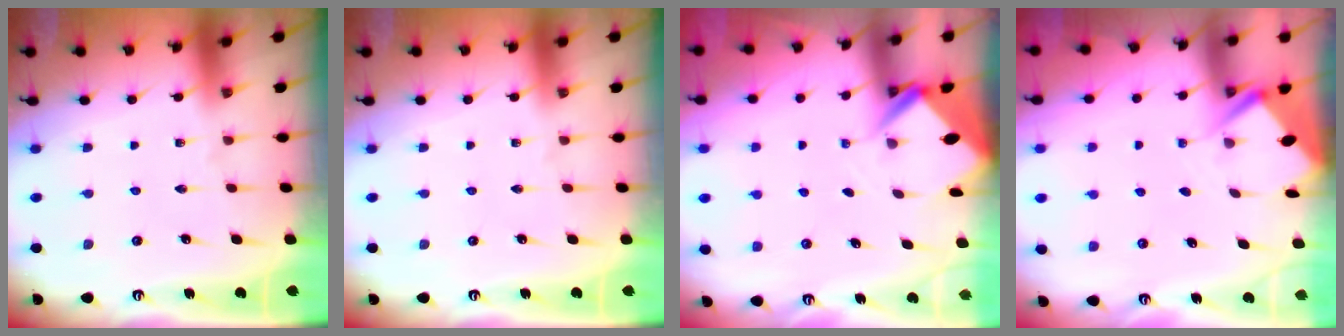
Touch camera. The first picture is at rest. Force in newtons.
{"total": 0.0}
{"total": 2.8, "press": 2.8, "slide": 0.1}
{"total": 2.9, "press": 2.8, "slide": 0.3}